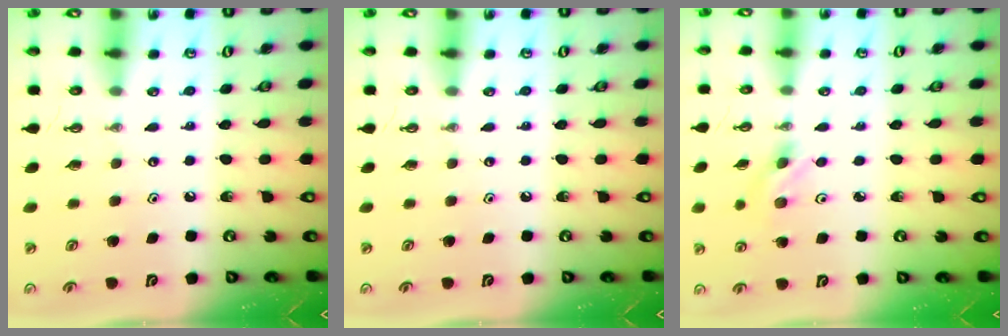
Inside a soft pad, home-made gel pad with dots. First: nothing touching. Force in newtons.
{"total": 0.0}
{"total": 4.1, "press": 3.8, "slide": 1.3}